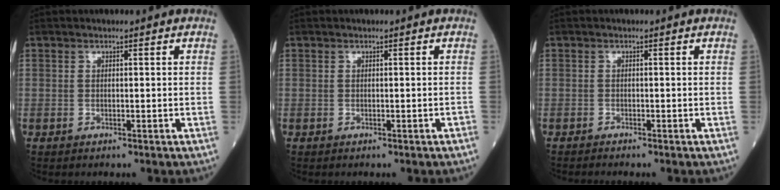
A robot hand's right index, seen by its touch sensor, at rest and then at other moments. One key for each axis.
{"total": 0.0}
{"total": 0.8, "fx": -0.8, "fy": -0.2, "fz": 0.0, "tx": -0.004, "ty": -0.002, "tz": -0.016}